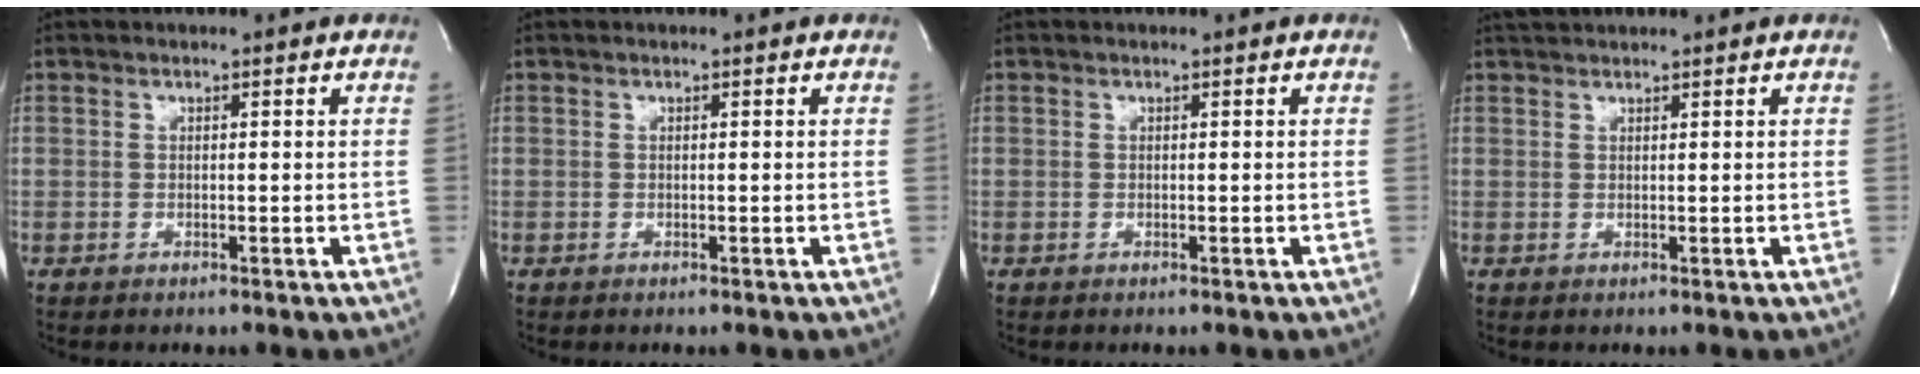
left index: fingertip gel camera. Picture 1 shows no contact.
{"total": 0.0}
{"total": 0.0}
{"total": 1.7, "force": [1.6, -0.3, 0.3], "torque": [-0.003, 0.015, 0.035]}